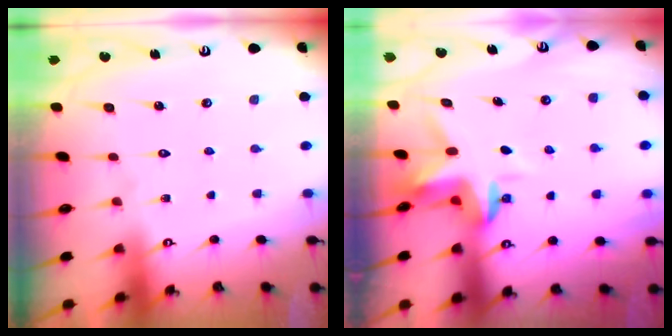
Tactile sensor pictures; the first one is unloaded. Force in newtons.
{"total": 3.3, "press": 3.2, "slide": 0.4}